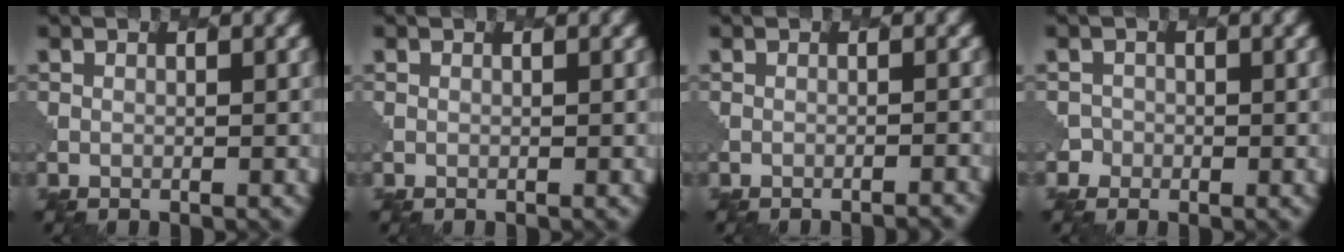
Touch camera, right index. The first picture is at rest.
{"total": 0.0}
{"total": 2.1, "force": [-1.9, 0.4, 0.7], "torque": [-0.001, 0.014, -0.030]}
{"total": 1.4, "force": [-0.7, 1.0, -0.6], "torque": [0.014, 0.013, -0.013]}